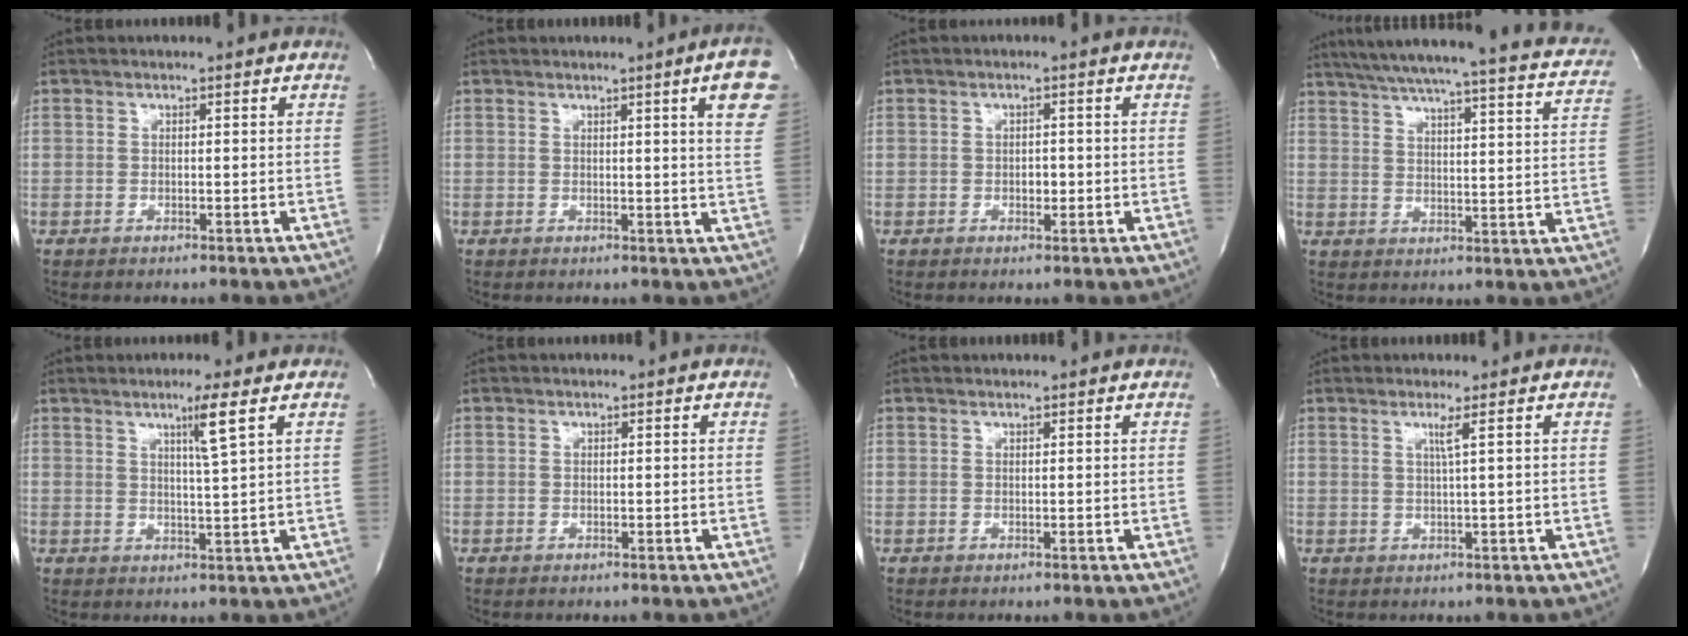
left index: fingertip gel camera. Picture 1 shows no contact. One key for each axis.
{"total": 6.2, "fx": 3.0, "fy": -0.2, "fz": 5.4, "tx": -0.062, "ty": -0.015, "tz": 0.023}
{"total": 1.4, "fx": -0.3, "fy": 0.9, "fz": 1.0, "tx": -0.015, "ty": 0.003, "tz": -0.003}
{"total": 28.2, "fx": 24.7, "fy": 2.9, "fz": 13.3, "tx": -0.200, "ty": -0.034, "tz": 0.296}
{"total": 4.4, "fx": 2.2, "fy": -1.2, "fz": 3.6, "tx": -0.063, "ty": -0.012, "tz": 0.041}
{"total": 0.0}
{"total": 0.8, "fx": 0.8, "fy": 0.1, "fz": 0.0, "tx": -0.007, "ty": 0.008, "tz": 0.014}
{"total": 1.8, "fx": 0.6, "fy": -0.8, "fz": 1.4, "tx": -0.029, "ty": -0.006, "tz": 0.016}